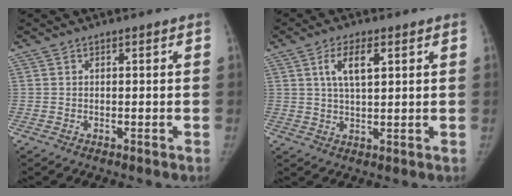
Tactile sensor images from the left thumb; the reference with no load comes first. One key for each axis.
{"total": 5.9, "fx": 2.3, "fy": 2.4, "fz": 5.0, "tx": -0.088, "ty": -0.003, "tz": 0.044}